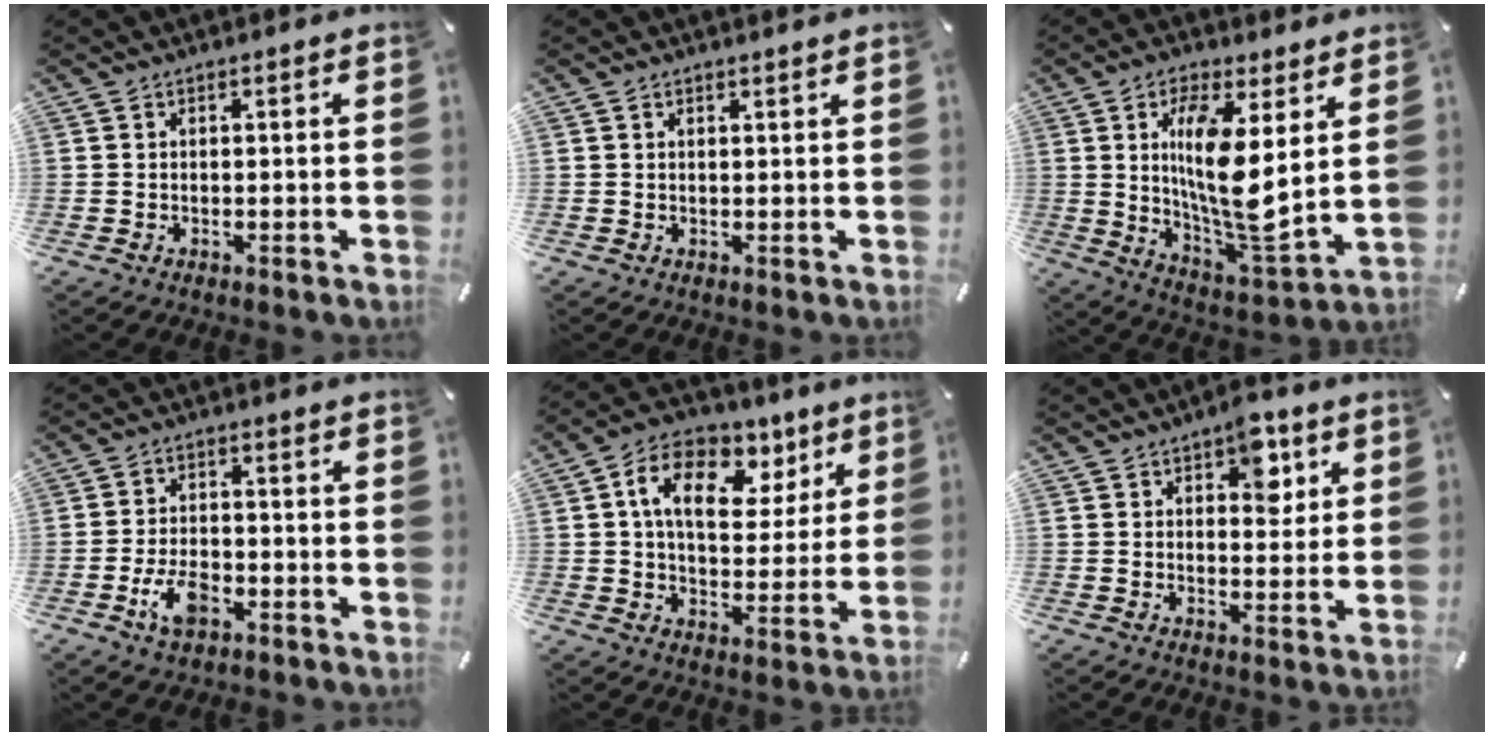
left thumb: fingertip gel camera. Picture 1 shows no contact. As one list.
[{"total": 0.8, "force": [0.7, 0.3, -0.1], "torque": [0.003, -0.001, 0.014]}, {"total": 15.4, "force": [3.8, 5.0, 14.0], "torque": [-0.273, -0.044, 0.055]}, {"total": 7.4, "force": [-3.3, 4.1, 5.2], "torque": [-0.113, 0.012, -0.061]}, {"total": 14.2, "force": [6.5, 9.5, 8.4], "torque": [-0.129, -0.023, 0.114]}, {"total": 7.4, "force": [3.6, 4.4, 4.7], "torque": [-0.038, -0.016, 0.054]}]